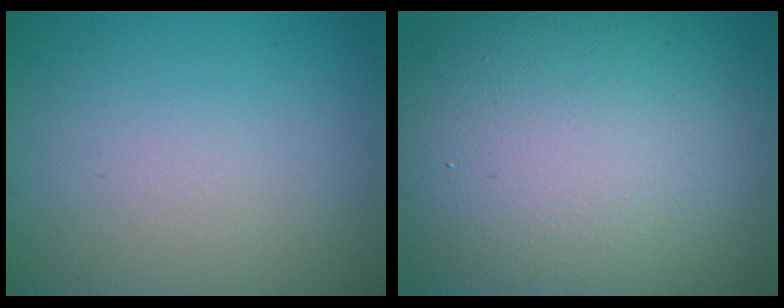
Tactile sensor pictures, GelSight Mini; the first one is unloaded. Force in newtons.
{"total": 17.1, "press": 17.1, "slide": 0.8}